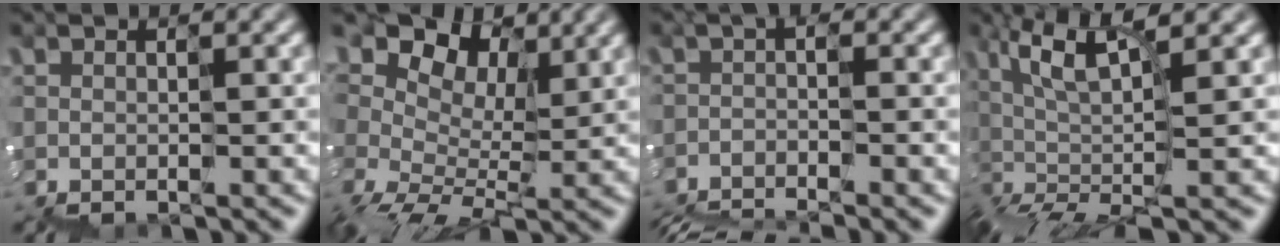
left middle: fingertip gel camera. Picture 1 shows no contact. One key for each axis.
{"total": 8.0, "fx": 4.7, "fy": 4.4, "fz": 4.7, "tx": -0.105, "ty": 0.017, "tz": 0.083}
{"total": 4.2, "fx": -3.9, "fy": 0.6, "fz": 1.3, "tx": -0.024, "ty": -0.015, "tz": -0.056}
{"total": 6.1, "fx": 1.1, "fy": 1.3, "fz": 5.8, "tx": -0.130, "ty": 0.017, "tz": 0.017}